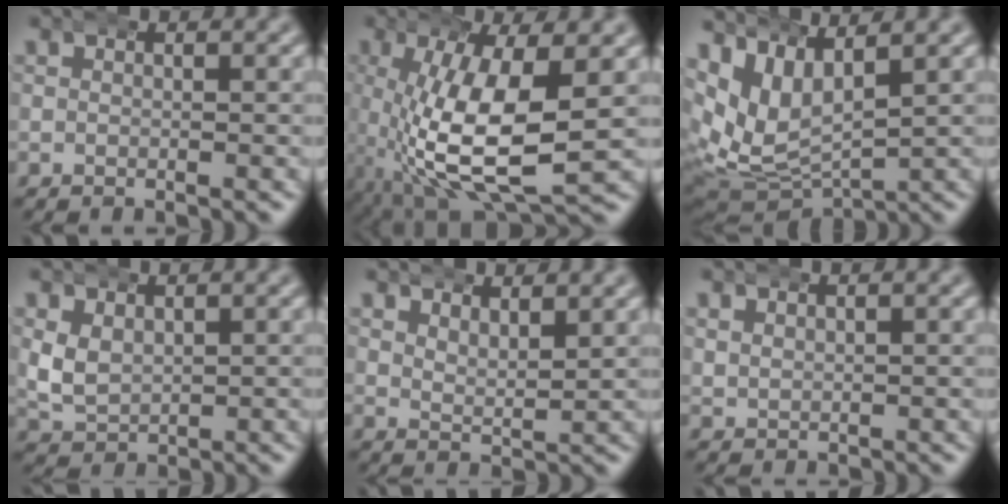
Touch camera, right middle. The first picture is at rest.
{"total": 10.2, "force": [-1.1, 4.3, 9.2], "torque": [-0.190, -0.046, 0.017]}
{"total": 11.2, "force": [1.6, 8.8, 6.7], "torque": [-0.154, -0.028, 0.034]}
{"total": 2.9, "force": [0.8, 2.4, 1.5], "torque": [-0.055, -0.016, 0.030]}
{"total": 2.7, "force": [2.5, 0.3, 0.9], "torque": [-0.023, -0.018, 0.052]}
{"total": 1.2, "force": [1.0, 0.6, 0.3], "torque": [-0.012, -0.003, 0.027]}